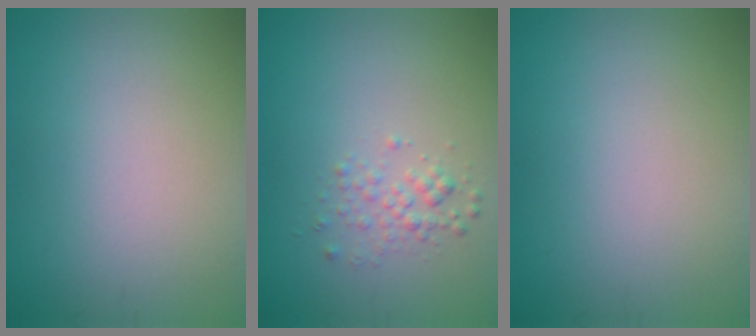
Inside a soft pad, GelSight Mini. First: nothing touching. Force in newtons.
{"total": 1.5, "press": 1.5, "slide": 0.1}
{"total": 0.0}